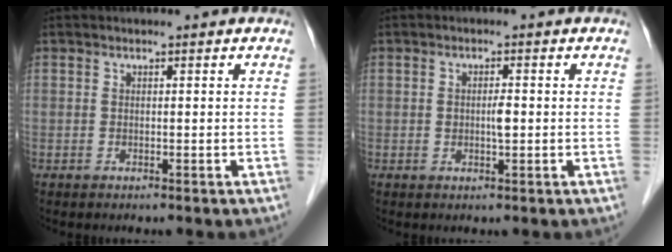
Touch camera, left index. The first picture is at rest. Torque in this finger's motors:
{"motor_torque": [0.18, 0.15, 0.01, 0.04]}